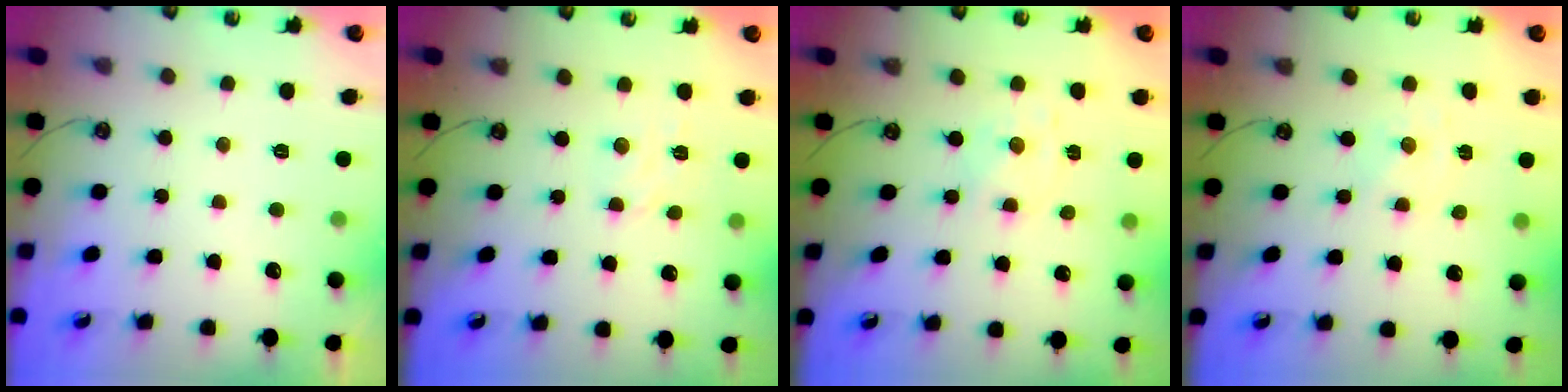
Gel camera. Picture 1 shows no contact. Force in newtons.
{"total": 3.1, "press": 3.0, "slide": 0.4}
{"total": 1.5, "press": 1.4, "slide": 0.3}
{"total": 0.0}